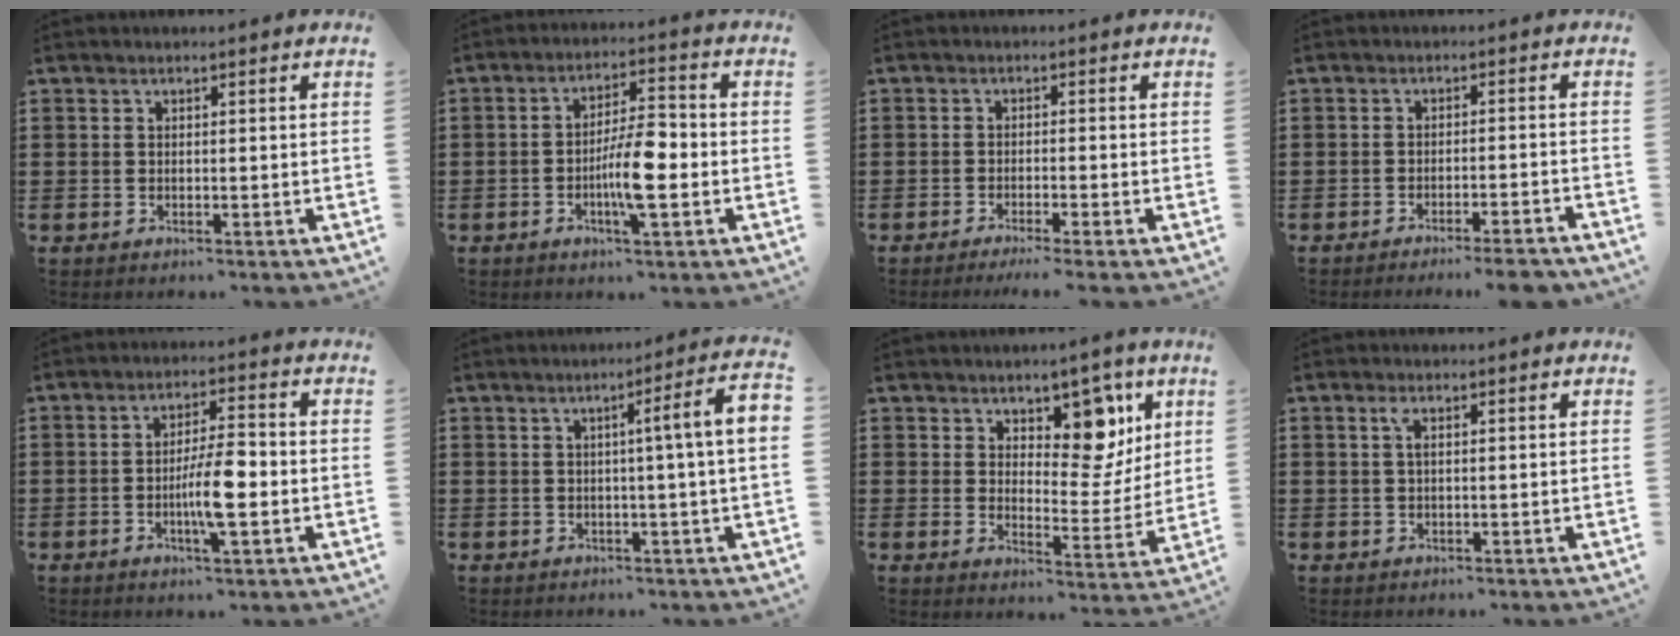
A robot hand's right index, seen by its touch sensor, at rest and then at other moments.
{"total": 7.6, "force": [-2.0, 1.9, 7.1], "torque": [-0.135, 0.000, -0.038]}
{"total": 1.5, "force": [-1.2, -0.3, 0.8], "torque": [-0.014, -0.003, -0.023]}
{"total": 3.5, "force": [-3.2, -0.2, 1.5], "torque": [-0.025, -0.004, -0.062]}
{"total": 7.1, "force": [-1.6, 1.3, 6.7], "torque": [-0.128, -0.004, -0.033]}
{"total": 5.9, "force": [0.5, -0.6, 5.8], "torque": [-0.091, -0.013, -0.001]}
{"total": 6.9, "force": [4.4, 4.0, 3.6], "torque": [-0.059, -0.013, 0.072]}
{"total": 1.5, "force": [0.4, 0.3, 1.5], "torque": [-0.029, 0.003, 0.006]}